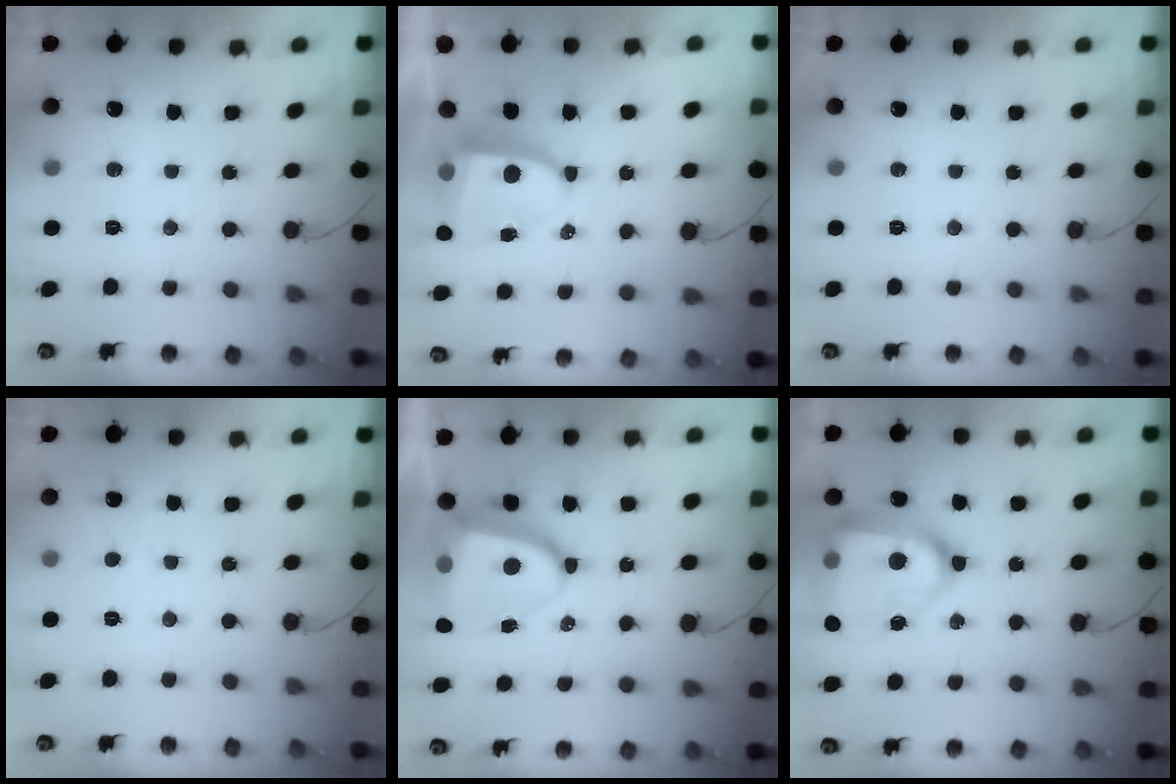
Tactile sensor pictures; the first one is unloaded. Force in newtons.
{"total": 6.6, "press": 6.5, "slide": 0.9}
{"total": 0.0}
{"total": 2.0, "press": 2.0, "slide": 0.2}
{"total": 9.1, "press": 9.0, "slide": 1.0}
{"total": 24.5, "press": 24.4, "slide": 2.1}